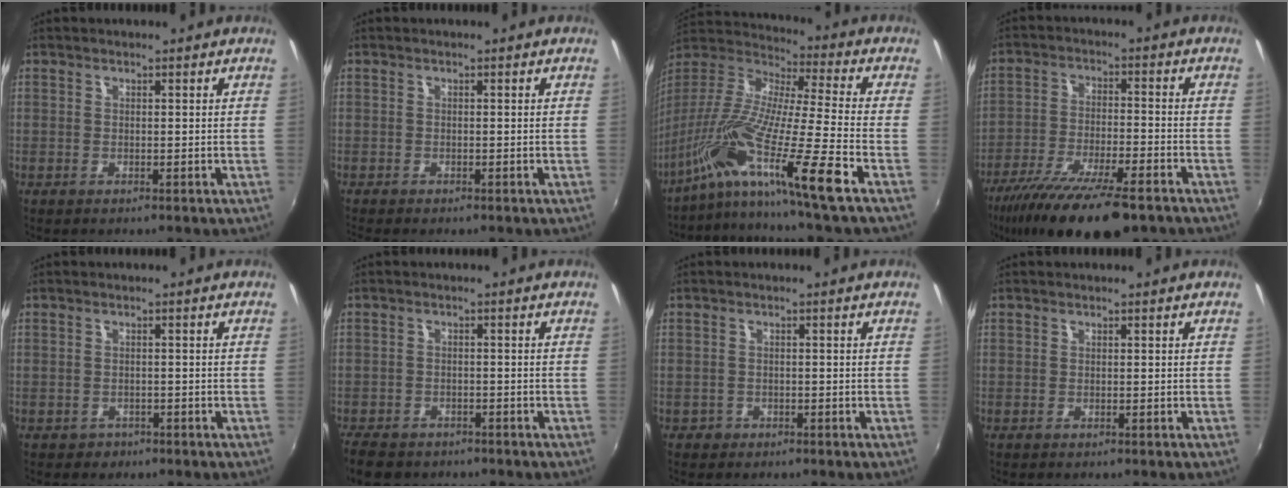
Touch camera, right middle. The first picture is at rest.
{"total": 1.3, "force": [-1.1, 0.3, 0.7], "torque": [-0.016, -0.009, -0.018]}
{"total": 19.5, "force": [-12.7, -2.6, 14.6], "torque": [-0.252, -0.051, -0.236]}
{"total": 18.1, "force": [-13.4, 4.1, 11.5], "torque": [-0.225, -0.047, -0.224]}
{"total": 1.7, "force": [-0.9, 1.4, 0.3], "torque": [-0.010, -0.003, -0.010]}
{"total": 8.2, "force": [-6.3, 4.3, 3.2], "torque": [-0.089, -0.022, -0.106]}
{"total": 1.6, "force": [-0.9, 1.3, 0.2], "torque": [-0.008, -0.002, -0.013]}
{"total": 0.0}